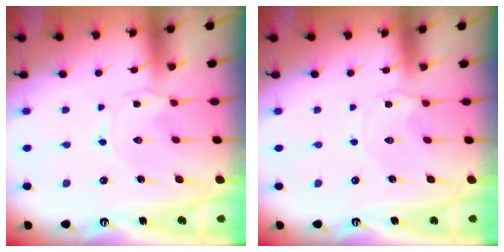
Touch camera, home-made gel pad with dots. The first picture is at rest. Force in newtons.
{"total": 3.0, "press": 2.9, "slide": 0.4}